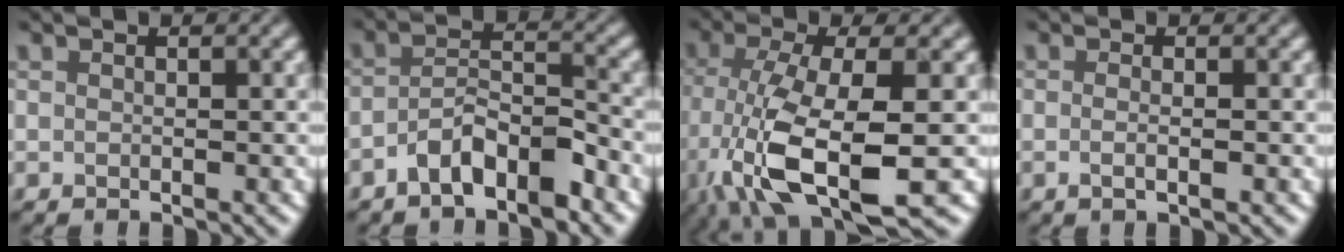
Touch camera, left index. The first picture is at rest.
{"total": 4.7, "force": [-3.0, 1.7, 3.3], "torque": [-0.055, 0.012, -0.054]}
{"total": 10.0, "force": [-3.6, 3.4, 8.7], "torque": [-0.192, -0.024, -0.065]}
{"total": 1.4, "force": [-0.4, 0.2, 1.3], "torque": [-0.021, -0.003, -0.008]}